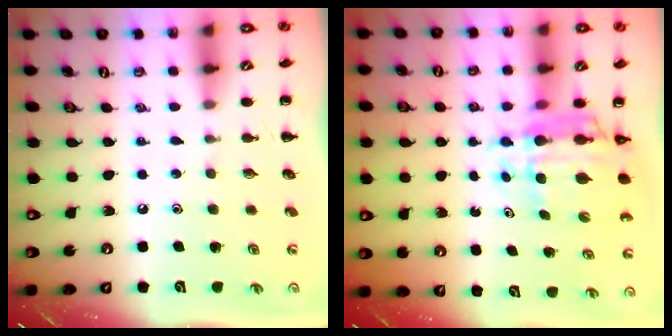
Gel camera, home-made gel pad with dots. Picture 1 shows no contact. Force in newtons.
{"total": 8.8, "press": 8.3, "slide": 2.9}